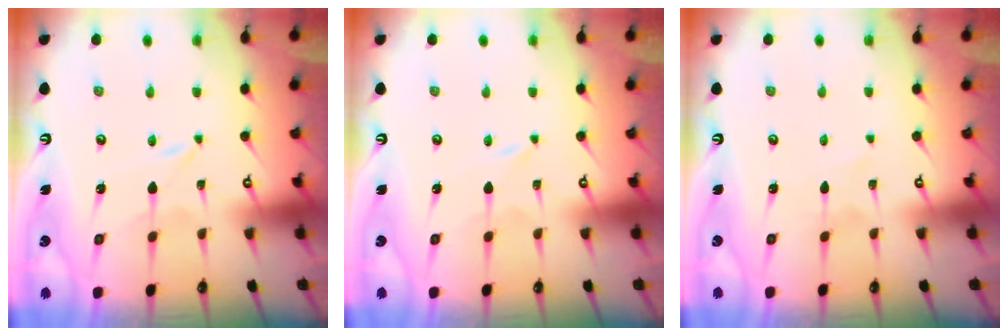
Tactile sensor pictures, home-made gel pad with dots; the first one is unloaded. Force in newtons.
{"total": 0.0}
{"total": 1.2, "press": 1.2, "slide": 0.1}